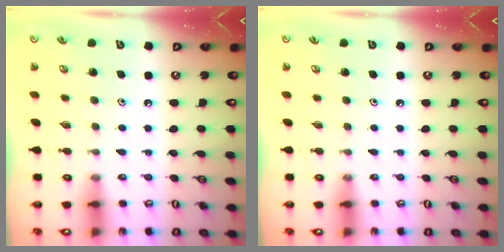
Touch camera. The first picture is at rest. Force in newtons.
{"total": 0.0}